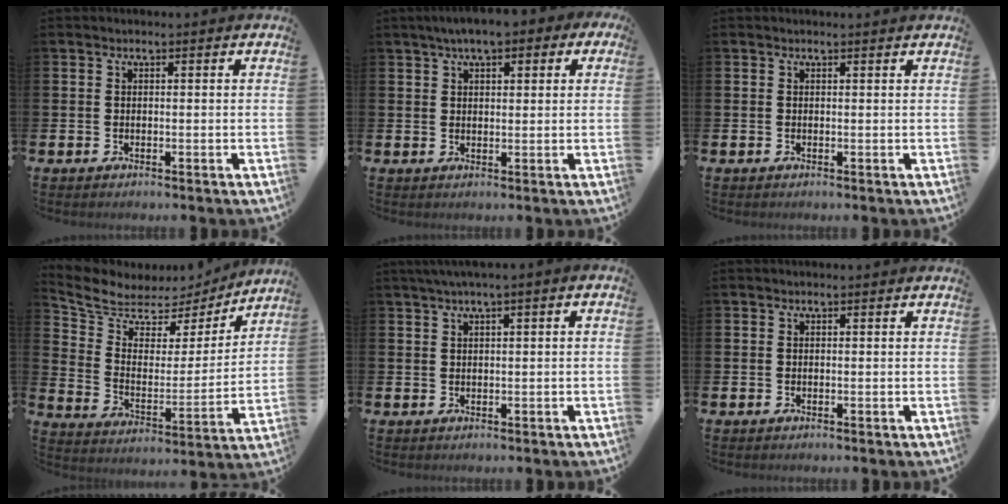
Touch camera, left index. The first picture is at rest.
{"total": 4.8, "force": [3.5, 2.1, 2.7], "torque": [-0.047, -0.001, 0.058]}
{"total": 0.0}
{"total": 7.1, "force": [6.1, 3.4, 1.0], "torque": [-0.071, -0.043, 0.104]}
{"total": 1.7, "force": [0.9, -0.1, 1.4], "torque": [-0.033, 0.005, 0.017]}
{"total": 0.0}